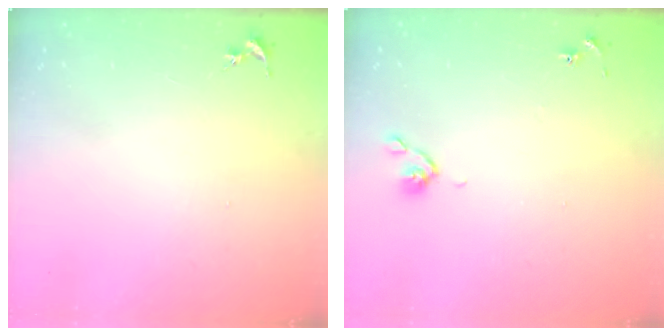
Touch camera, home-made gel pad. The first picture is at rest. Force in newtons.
{"total": 5.0, "press": 4.9, "slide": 0.7}